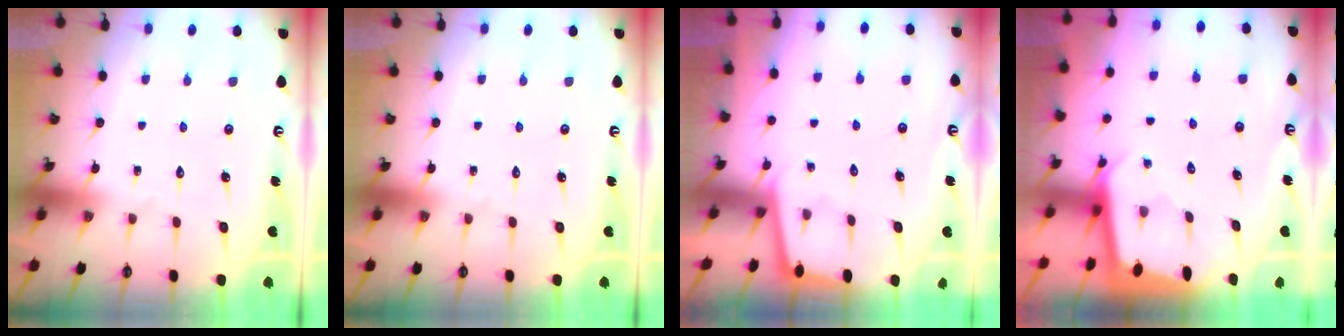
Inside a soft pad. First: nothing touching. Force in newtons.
{"total": 0.0}
{"total": 1.9, "press": 1.8, "slide": 0.3}
{"total": 2.0, "press": 2.0, "slide": 0.1}